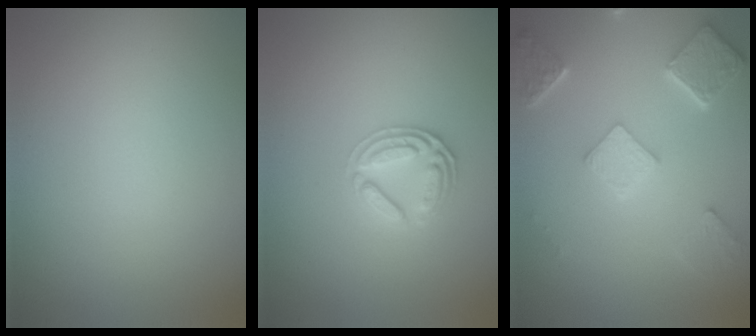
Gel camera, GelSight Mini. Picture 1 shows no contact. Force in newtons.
{"total": 2.6, "press": 2.5, "slide": 0.7}
{"total": 4.9, "press": 3.8, "slide": 3.0}